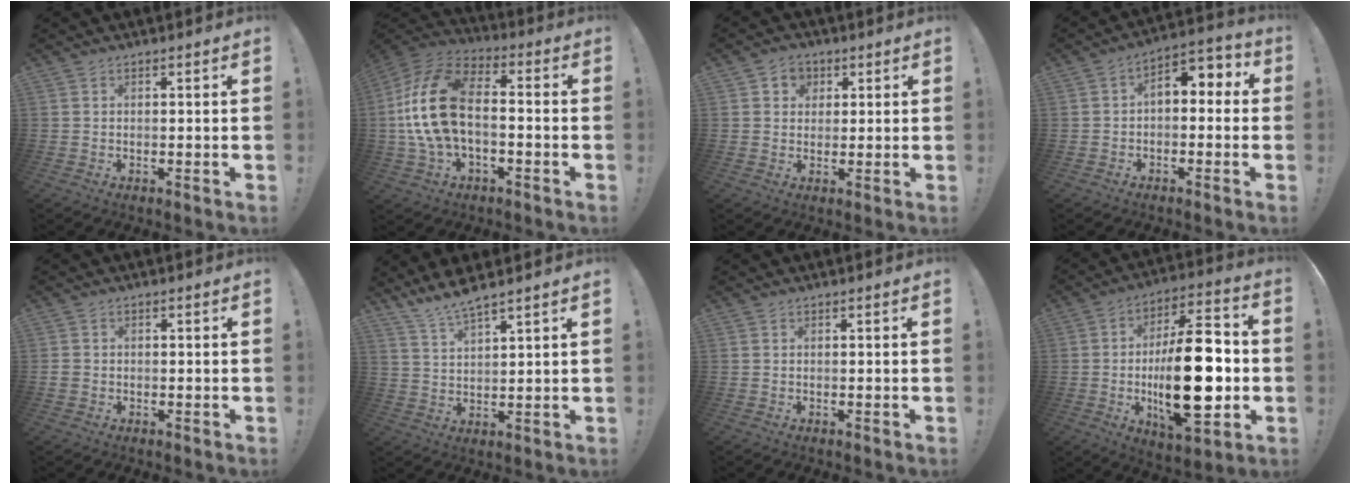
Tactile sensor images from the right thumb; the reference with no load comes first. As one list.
[{"total": 18.7, "force": [-0.7, 11.3, 14.9], "torque": [-0.301, 0.029, -0.001]}, {"total": 4.8, "force": [1.5, 4.3, 1.2], "torque": [-0.020, -0.003, 0.028]}, {"total": 5.6, "force": [-0.4, 3.9, 4.0], "torque": [-0.051, 0.004, -0.005]}, {"total": 1.5, "force": [-0.4, 1.3, 0.5], "torque": [-0.008, 0.004, -0.007]}, {"total": 6.3, "force": [5.8, 0.2, 2.5], "torque": [-0.057, -0.035, 0.106]}, {"total": 0.0}, {"total": 26.0, "force": [-3.3, 12.7, 22.5], "torque": [-0.364, 0.012, -0.043]}]